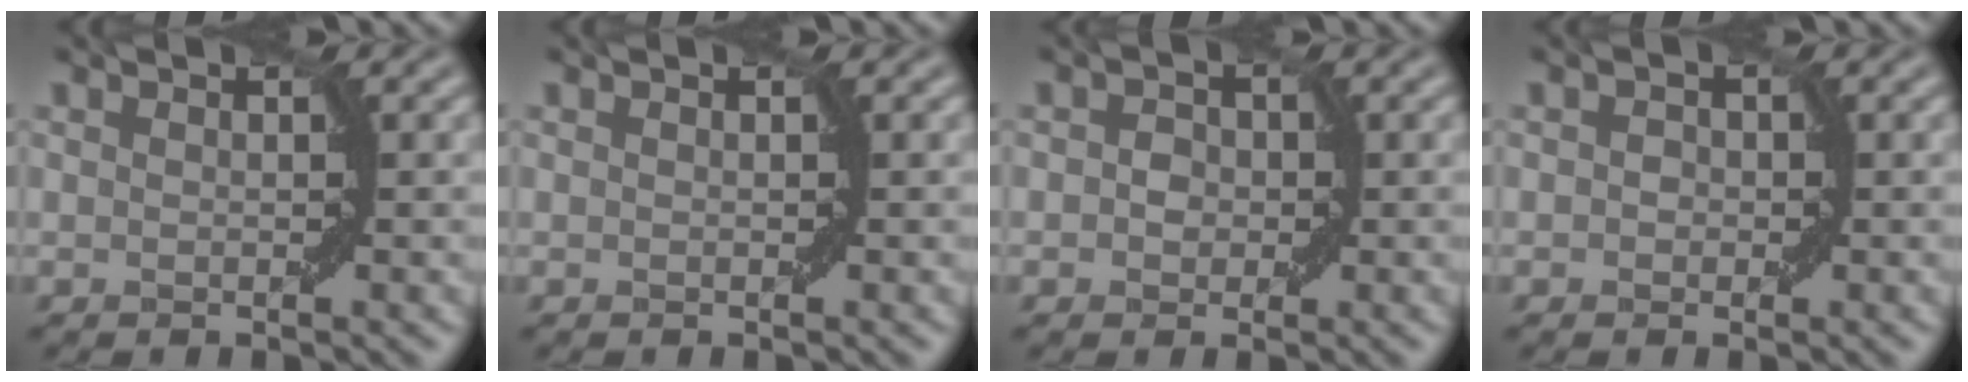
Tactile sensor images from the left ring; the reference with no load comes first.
{"total": 0.0}
{"total": 1.7, "force": [0.0, 1.5, 0.8], "torque": [-0.006, 0.005, -0.011]}
{"total": 0.9, "force": [0.0, 0.9, 0.3], "torque": [0.000, 0.001, -0.005]}